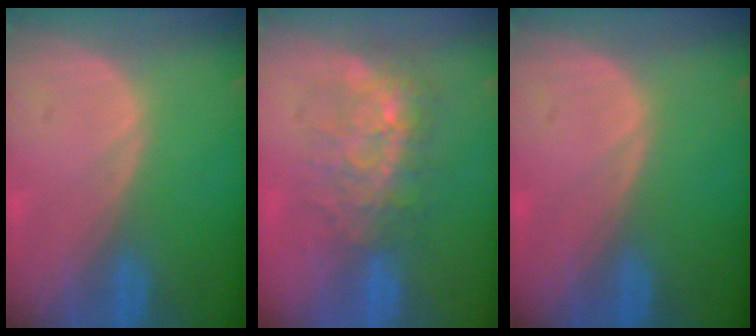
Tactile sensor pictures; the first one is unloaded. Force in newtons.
{"total": 7.6, "press": 7.0, "slide": 3.0}
{"total": 0.0}